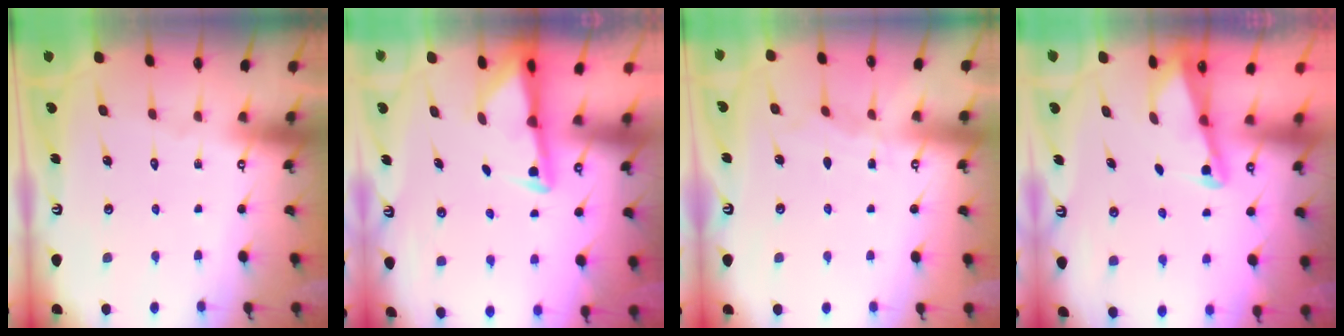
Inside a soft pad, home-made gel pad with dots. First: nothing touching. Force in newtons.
{"total": 2.8, "press": 2.7, "slide": 0.7}
{"total": 3.7, "press": 3.7, "slide": 0.5}
{"total": 2.1, "press": 2.1, "slide": 0.3}